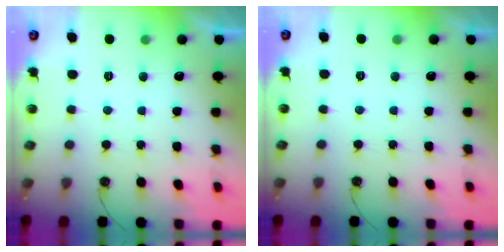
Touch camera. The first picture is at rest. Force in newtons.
{"total": 0.0}